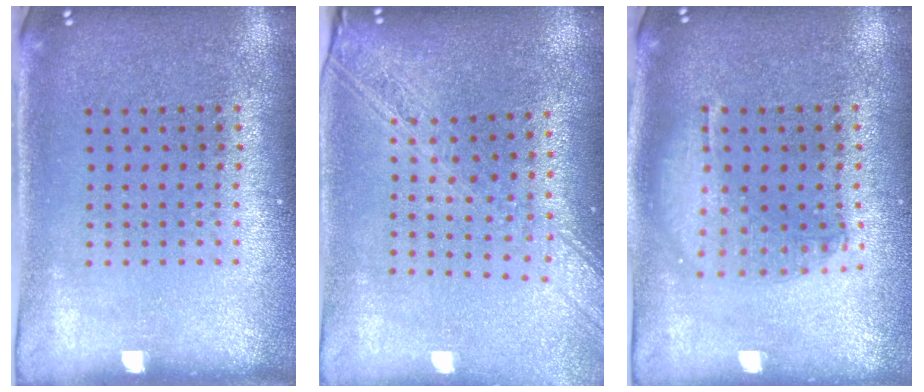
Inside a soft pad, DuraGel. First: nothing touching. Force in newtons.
{"total": 2.2, "press": 1.9, "slide": 1.2}
{"total": 1.5, "press": 1.4, "slide": 0.7}